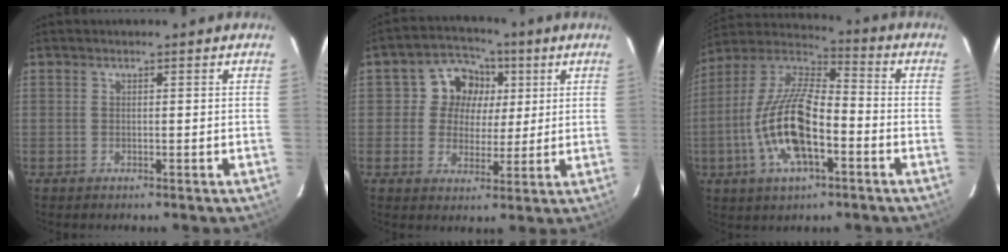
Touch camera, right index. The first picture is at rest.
{"total": 8.7, "force": [1.8, 8.0, 2.8], "torque": [-0.055, 0.020, 0.022]}
{"total": 17.2, "force": [-5.6, 6.7, 14.8], "torque": [-0.309, -0.004, -0.110]}